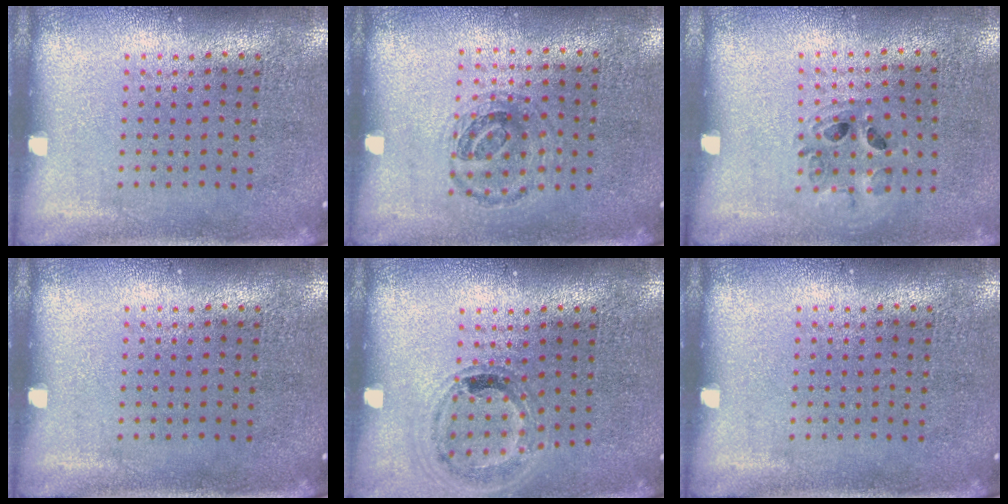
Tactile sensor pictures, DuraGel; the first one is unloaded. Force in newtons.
{"total": 0.9, "press": 0.8, "slide": 0.3}
{"total": 0.9, "press": 0.9, "slide": 0.2}
{"total": 0.0}
{"total": 1.0, "press": 1.0, "slide": 0.0}
{"total": 0.0}